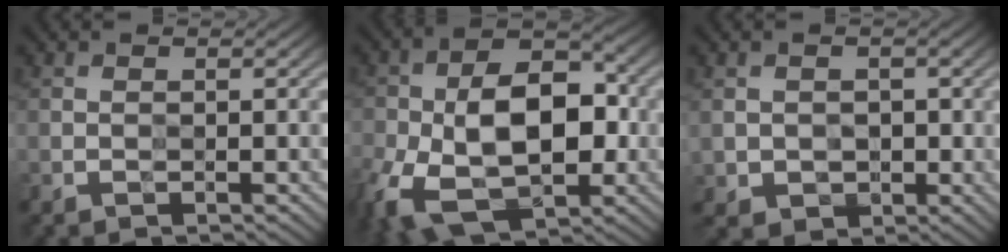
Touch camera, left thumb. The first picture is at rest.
{"total": 15.3, "force": [-4.3, 9.1, 11.5], "torque": [-0.221, -0.030, -0.071]}
{"total": 2.7, "force": [0.1, 2.6, 0.7], "torque": [-0.026, -0.011, 0.000]}